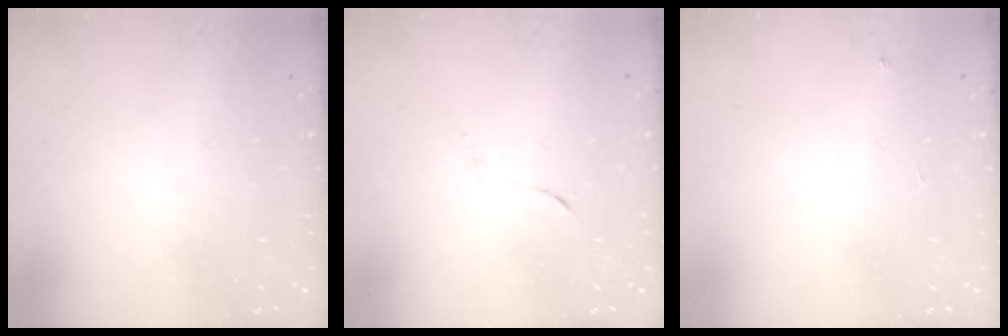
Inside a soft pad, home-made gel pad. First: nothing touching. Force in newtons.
{"total": 5.4, "press": 5.3, "slide": 0.7}
{"total": 2.7, "press": 2.7, "slide": 0.4}